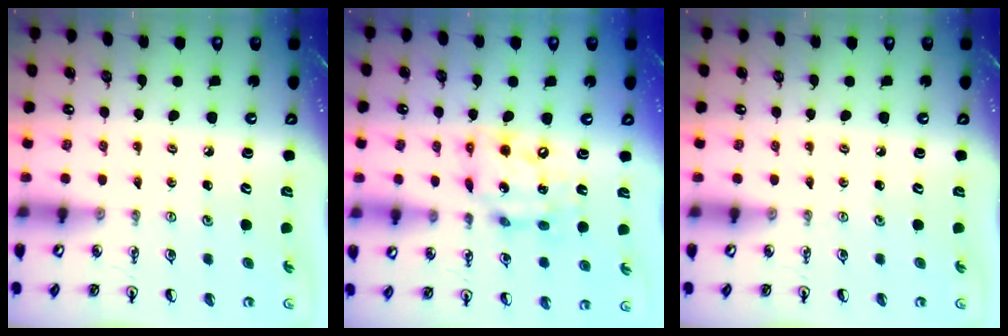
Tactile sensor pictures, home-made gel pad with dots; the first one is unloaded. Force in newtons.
{"total": 13.6, "press": 13.5, "slide": 1.8}
{"total": 0.0}